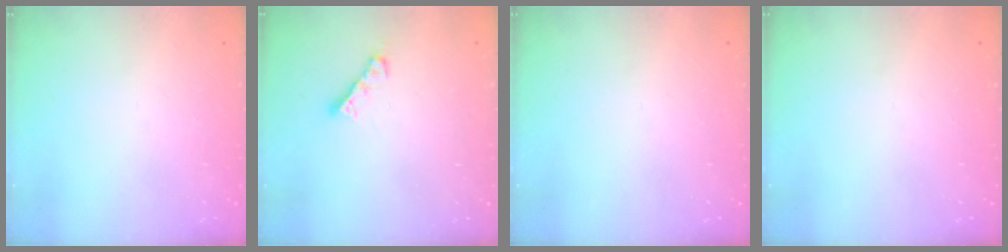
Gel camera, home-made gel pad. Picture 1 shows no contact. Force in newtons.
{"total": 4.8, "press": 4.8, "slide": 0.3}
{"total": 0.0}
{"total": 0.0}